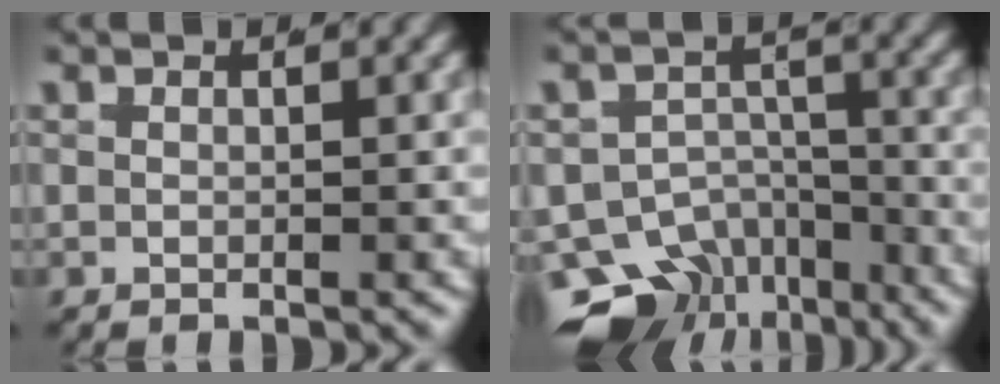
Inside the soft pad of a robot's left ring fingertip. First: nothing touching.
{"total": 15.7, "force": [-8.7, 11.7, 5.7], "torque": [-0.114, -0.067, -0.143]}